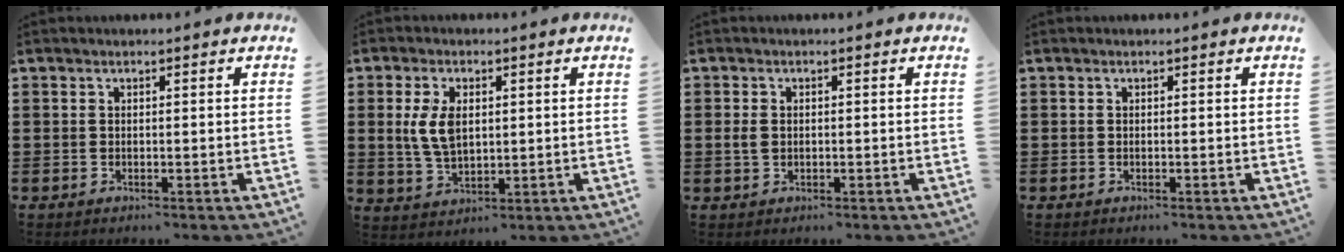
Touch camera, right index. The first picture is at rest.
{"total": 6.4, "force": [1.0, 3.7, 5.2], "torque": [-0.123, 0.006, 0.013]}
{"total": 1.9, "force": [0.0, 1.4, 1.3], "torque": [-0.036, 0.003, -0.004]}
{"total": 0.0}